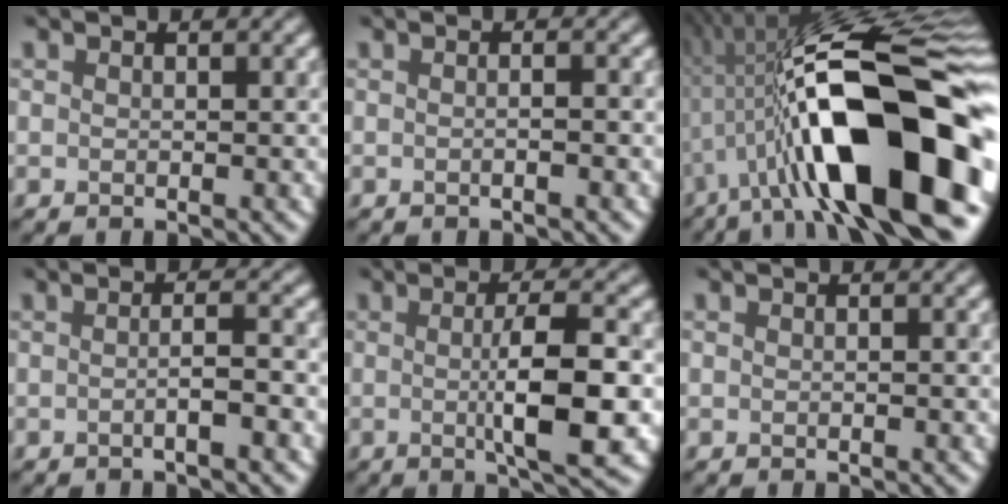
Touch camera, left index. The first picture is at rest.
{"total": 2.0, "force": [0.0, 0.9, 1.7], "torque": [0.005, 0.000, -0.019]}
{"total": 19.4, "force": [-2.6, 7.2, 17.8], "torque": [-0.285, 0.029, -0.053]}
{"total": 2.5, "force": [-0.6, 0.7, 2.4], "torque": [-0.026, 0.006, -0.015]}
{"total": 6.5, "force": [-0.5, 1.3, 6.4], "torque": [-0.100, -0.002, -0.007]}
{"total": 0.0}